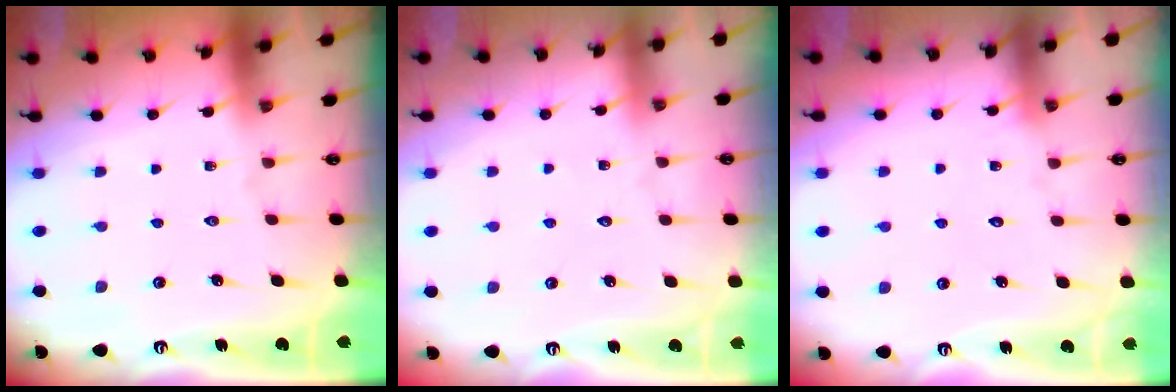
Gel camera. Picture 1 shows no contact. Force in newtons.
{"total": 2.8, "press": 2.8, "slide": 0.4}
{"total": 3.1, "press": 3.1, "slide": 0.2}